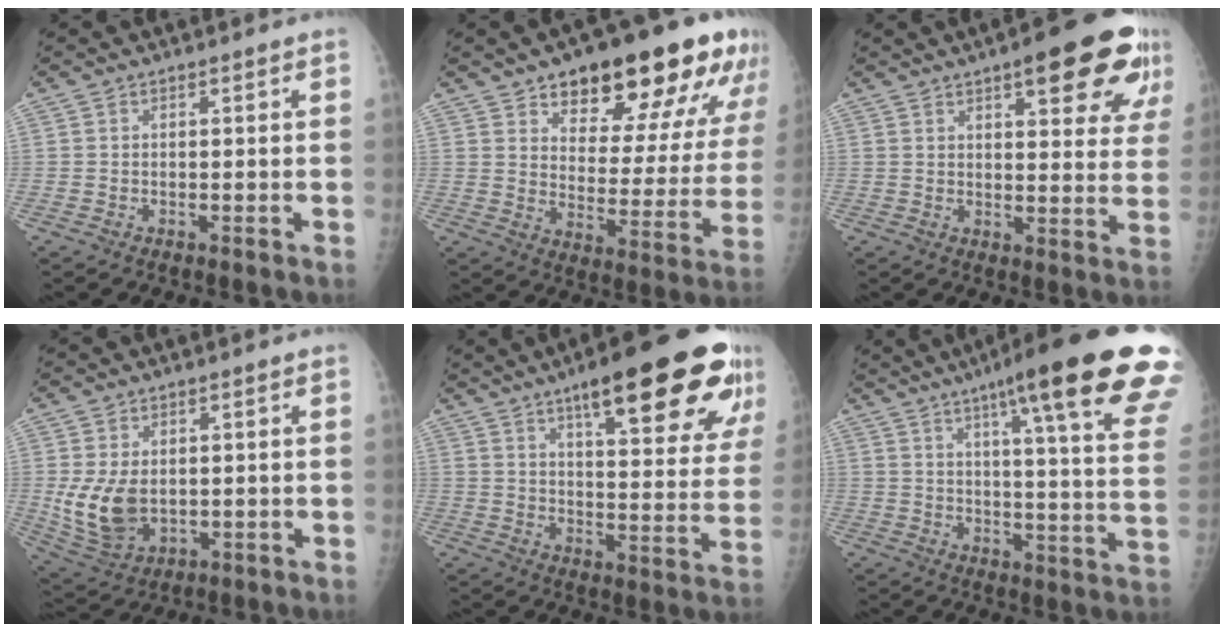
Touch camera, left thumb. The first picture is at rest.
{"total": 22.7, "force": [14.5, 9.7, 14.6], "torque": [-0.146, -0.053, 0.204]}
{"total": 21.7, "force": [12.2, 5.9, 17.0], "torque": [-0.201, -0.032, 0.159]}
{"total": 9.8, "force": [0.1, 6.6, 7.3], "torque": [-0.131, -0.012, 0.021]}
{"total": 25.7, "force": [15.0, 6.2, 19.9], "torque": [-0.248, -0.042, 0.209]}
{"total": 28.5, "force": [17.3, 3.7, 22.3], "torque": [-0.254, -0.052, 0.225]}